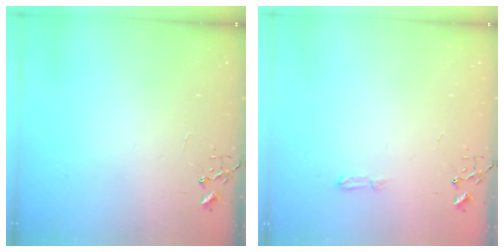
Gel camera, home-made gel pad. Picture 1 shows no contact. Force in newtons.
{"total": 3.8, "press": 3.8, "slide": 0.5}